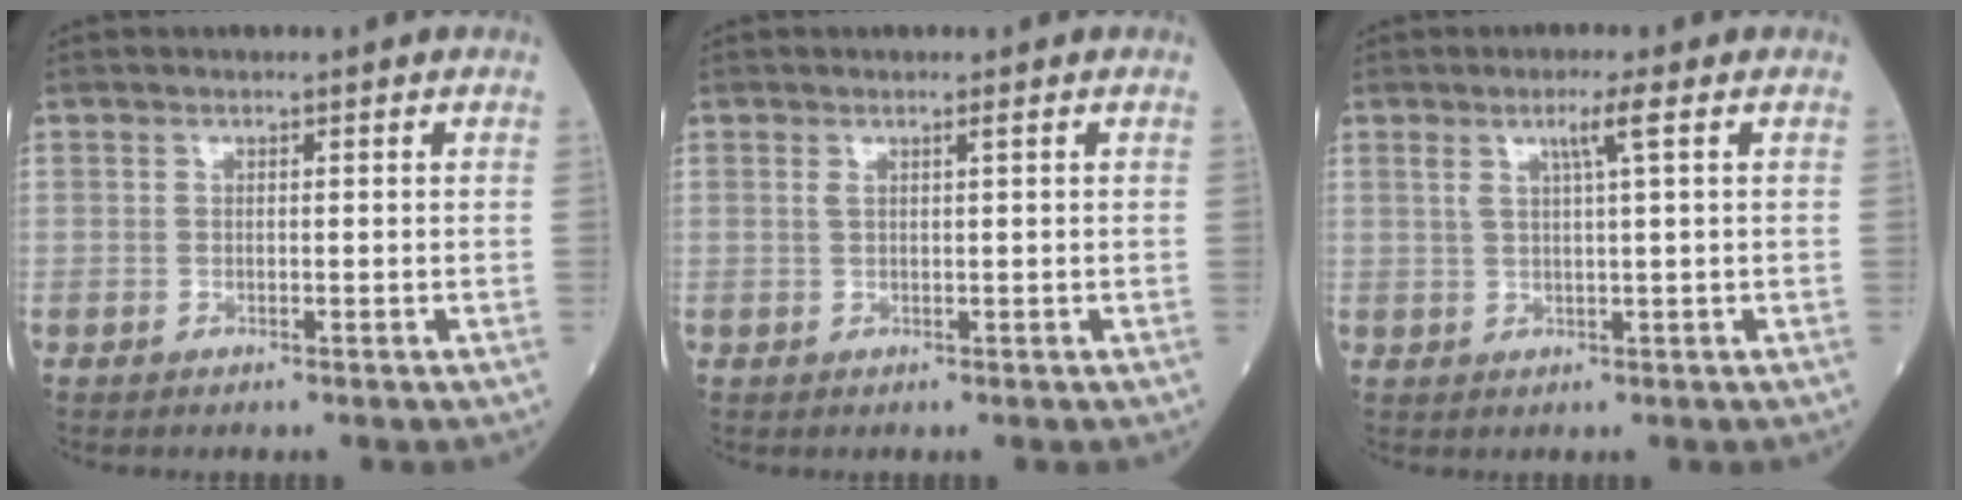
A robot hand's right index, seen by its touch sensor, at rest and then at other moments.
{"total": 1.0, "force": [0.5, -0.1, 0.8], "torque": [-0.023, 0.007, 0.014]}
{"total": 3.3, "force": [1.5, -0.6, 2.9], "torque": [-0.059, 0.002, 0.032]}